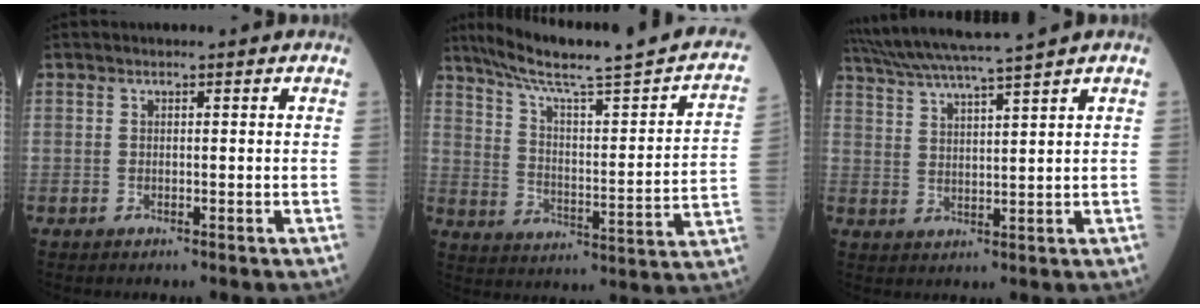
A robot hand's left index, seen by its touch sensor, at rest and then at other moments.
{"total": 23.3, "force": [19.1, 0.9, 13.3], "torque": [-0.201, -0.031, 0.262]}
{"total": 11.0, "force": [9.5, -1.8, 5.1], "torque": [-0.092, 0.014, 0.161]}